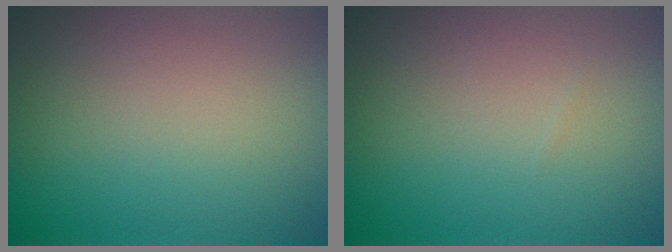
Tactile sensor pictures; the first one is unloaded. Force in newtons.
{"total": 0.0}